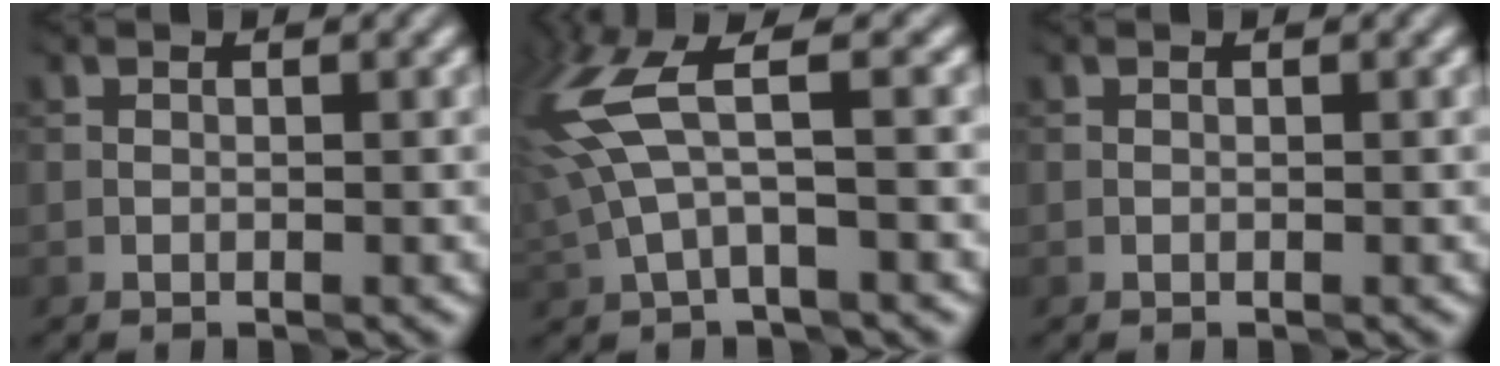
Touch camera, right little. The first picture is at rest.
{"total": 6.5, "force": [1.7, 2.1, 5.9], "torque": [-0.151, 0.012, 0.030]}
{"total": 0.0}